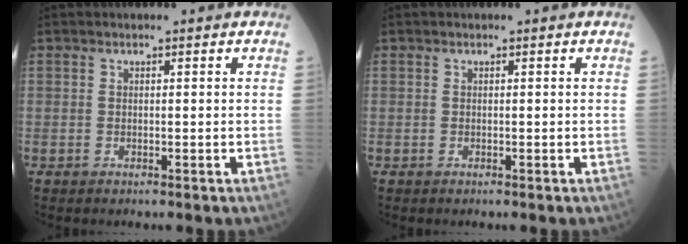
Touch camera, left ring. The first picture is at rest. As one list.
[{"total": 0.0}]